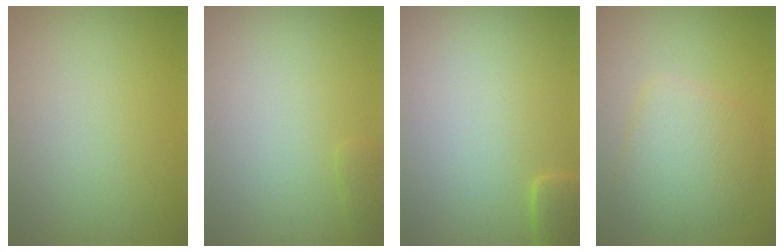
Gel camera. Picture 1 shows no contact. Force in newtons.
{"total": 0.7, "press": 0.7, "slide": 0.0}
{"total": 1.9, "press": 1.9, "slide": 0.2}
{"total": 4.9, "press": 4.9, "slide": 0.3}